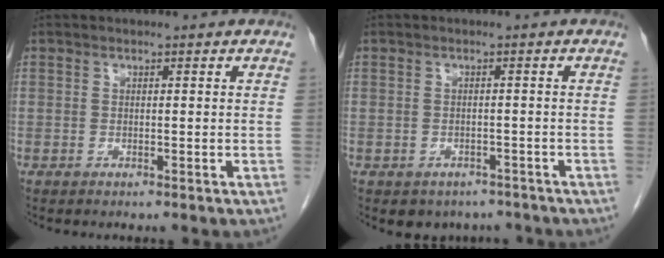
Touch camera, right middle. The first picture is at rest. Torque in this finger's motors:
{"motor_torque": [0.03, -0.02, 0.00, 0.01]}